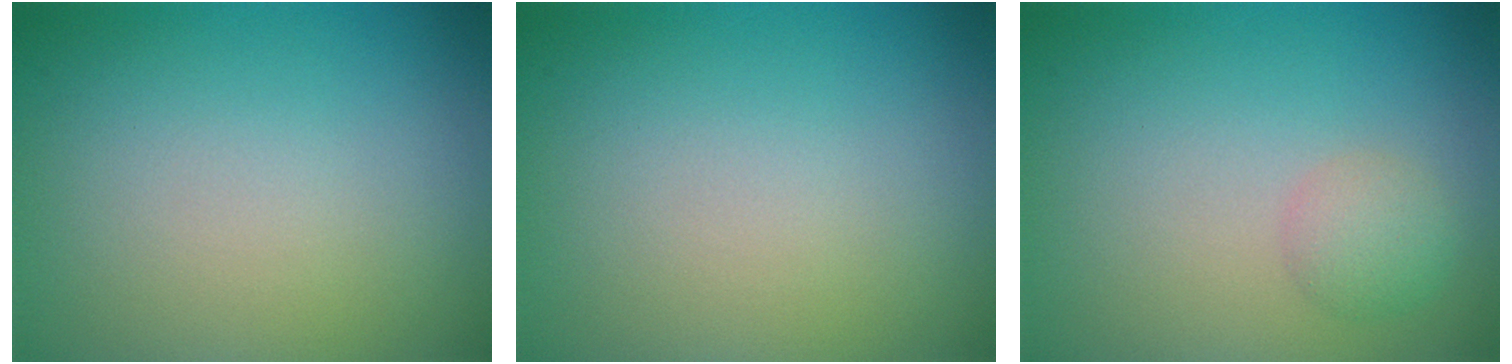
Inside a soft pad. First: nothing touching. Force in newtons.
{"total": 0.0}
{"total": 1.9, "press": 1.8, "slide": 0.1}